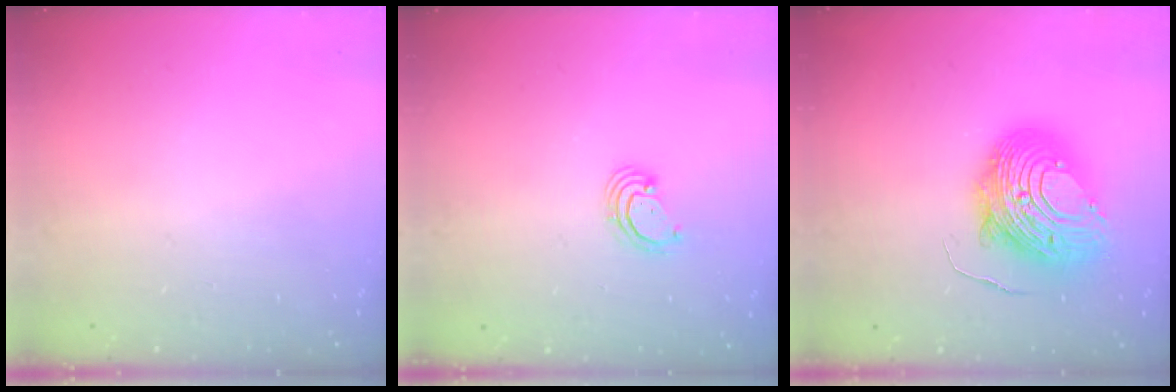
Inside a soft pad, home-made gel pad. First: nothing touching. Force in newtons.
{"total": 2.8, "press": 2.8, "slide": 0.3}
{"total": 14.9, "press": 14.8, "slide": 1.3}